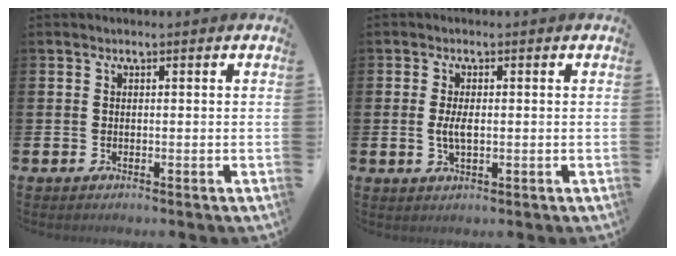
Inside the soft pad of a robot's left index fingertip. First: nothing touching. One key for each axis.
{"total": 2.8, "fx": 0.1, "fy": 1.2, "fz": 2.5, "tx": -0.054, "ty": -0.001, "tz": -0.003}